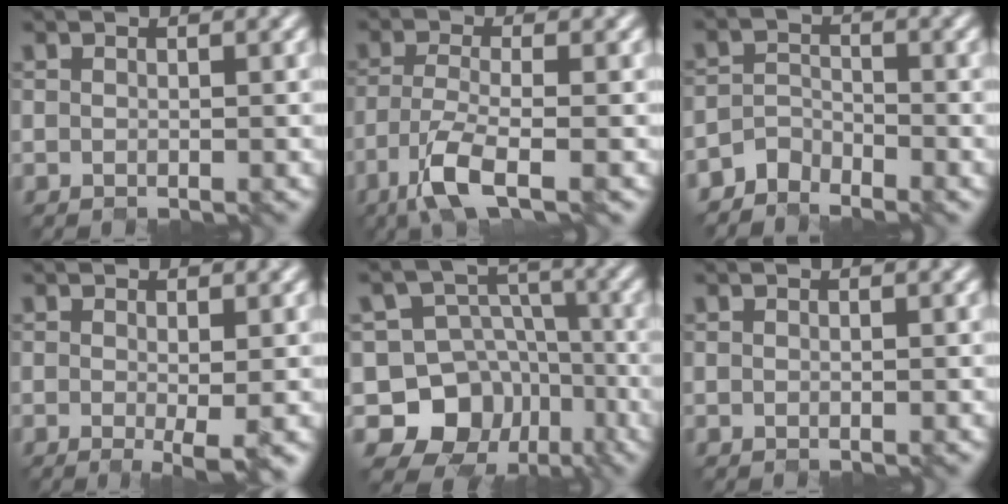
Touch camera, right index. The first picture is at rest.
{"total": 4.9, "force": [-2.9, 1.1, 3.8], "torque": [-0.080, -0.011, -0.064]}
{"total": 2.3, "force": [-2.2, 0.7, 0.0], "torque": [0.002, 0.006, -0.049]}
{"total": 2.5, "force": [-0.5, 0.2, 2.4], "torque": [-0.035, -0.011, -0.005]}
{"total": 10.8, "force": [-5.2, 8.8, 3.5], "torque": [-0.050, 0.011, -0.109]}
{"total": 0.0}